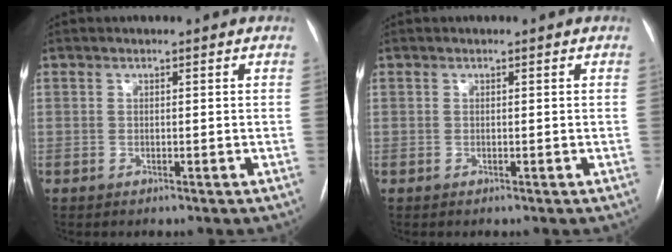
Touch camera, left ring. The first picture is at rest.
{"total": 0.0}